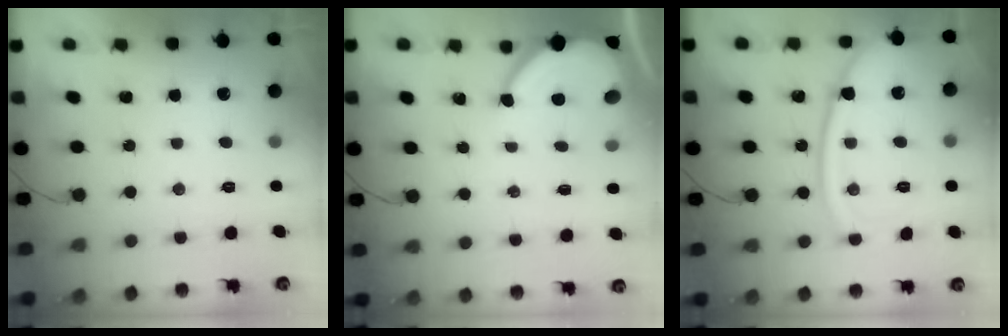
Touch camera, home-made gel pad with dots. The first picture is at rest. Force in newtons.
{"total": 6.4, "press": 6.4, "slide": 0.6}
{"total": 12.6, "press": 12.5, "slide": 1.5}